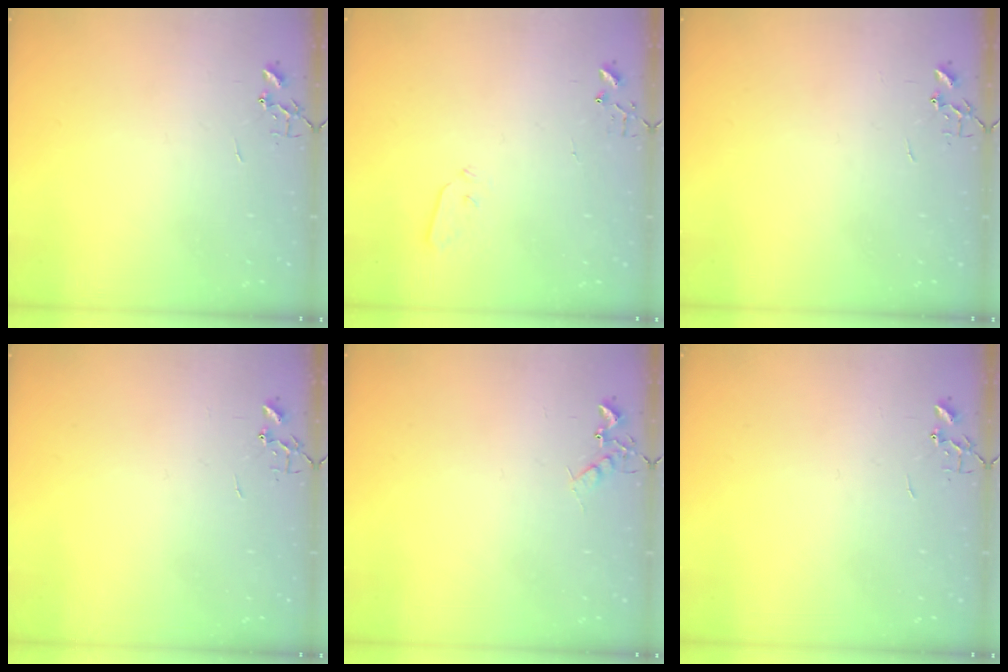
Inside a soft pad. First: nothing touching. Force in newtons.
{"total": 3.6, "press": 3.6, "slide": 0.6}
{"total": 0.0}
{"total": 0.0}
{"total": 5.8, "press": 5.7, "slide": 0.6}
{"total": 0.0}